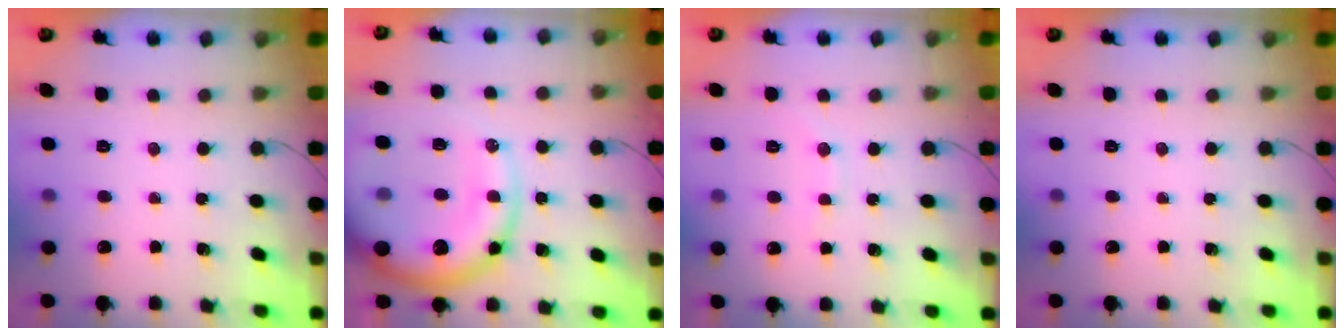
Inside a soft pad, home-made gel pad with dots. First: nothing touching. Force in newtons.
{"total": 20.2, "press": 19.8, "slide": 3.9}
{"total": 6.5, "press": 6.4, "slide": 1.3}
{"total": 0.0}